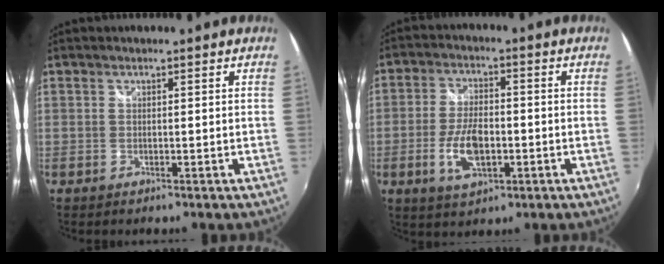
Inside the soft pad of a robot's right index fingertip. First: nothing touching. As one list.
[{"total": 9.0, "force": [-2.7, 4.2, 7.5], "torque": [-0.155, -0.005, -0.047]}]